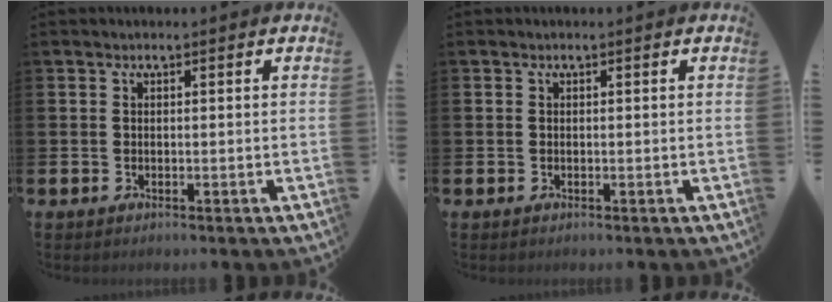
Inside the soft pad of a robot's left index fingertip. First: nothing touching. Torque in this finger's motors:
{"motor_torque": [0.00, 0.00, 0.00, 0.01]}